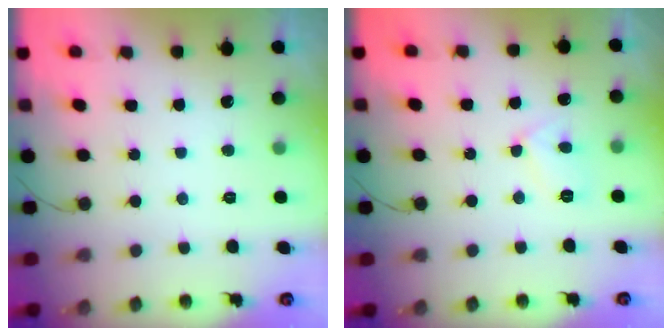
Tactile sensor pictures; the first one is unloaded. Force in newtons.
{"total": 5.9, "press": 5.8, "slide": 0.8}